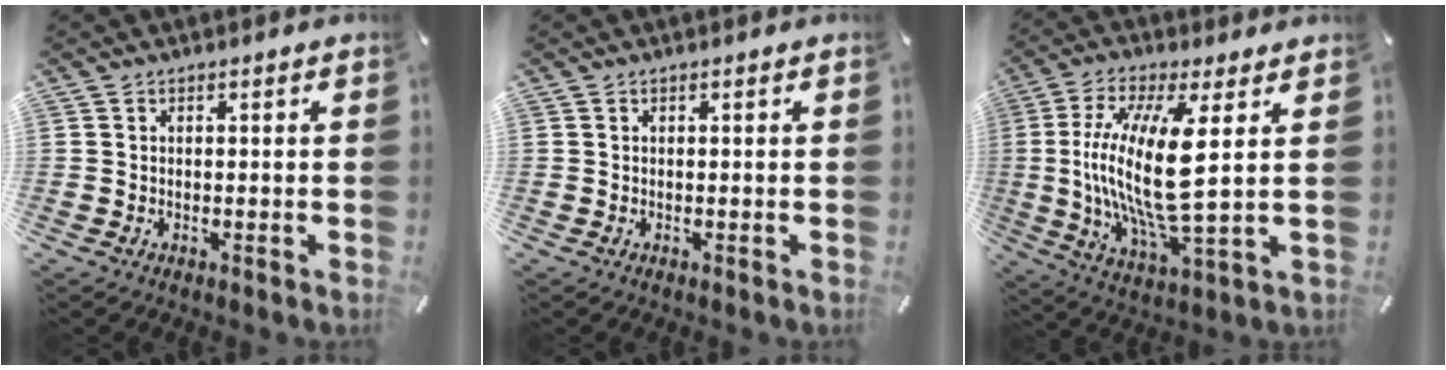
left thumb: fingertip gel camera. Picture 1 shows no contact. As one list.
[{"total": 0.0}, {"total": 19.2, "force": [2.0, 5.0, 18.4], "torque": [-0.396, -0.023, 0.020]}]